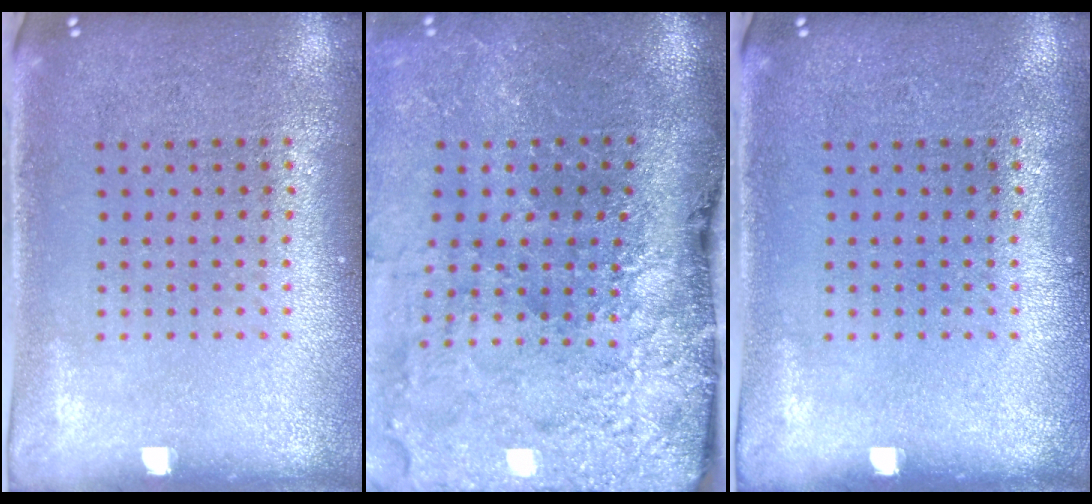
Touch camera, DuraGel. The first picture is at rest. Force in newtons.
{"total": 5.1, "press": 3.8, "slide": 3.3}
{"total": 0.0}